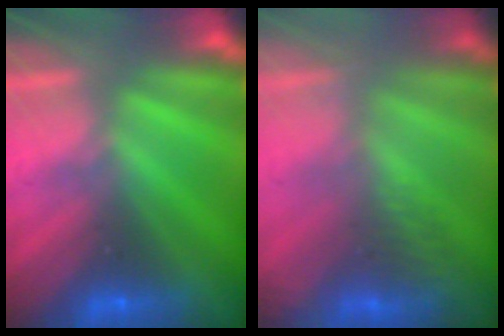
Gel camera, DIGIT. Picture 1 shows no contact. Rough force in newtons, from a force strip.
{"total": 3.6}